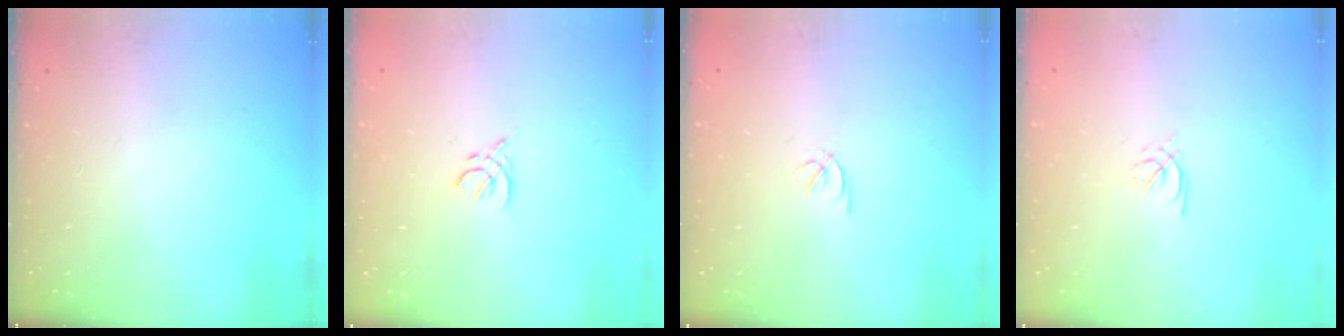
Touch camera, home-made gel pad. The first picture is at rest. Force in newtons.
{"total": 2.0, "press": 1.9, "slide": 0.6}
{"total": 2.1, "press": 2.1, "slide": 0.4}
{"total": 2.0, "press": 1.9, "slide": 0.5}